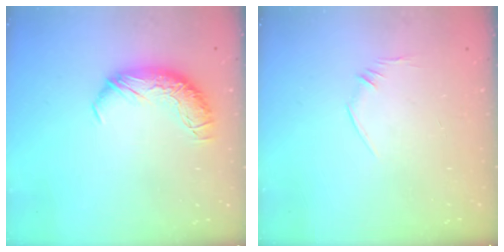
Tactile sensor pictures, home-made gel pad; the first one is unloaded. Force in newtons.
{"total": 7.2, "press": 7.2, "slide": 1.0}